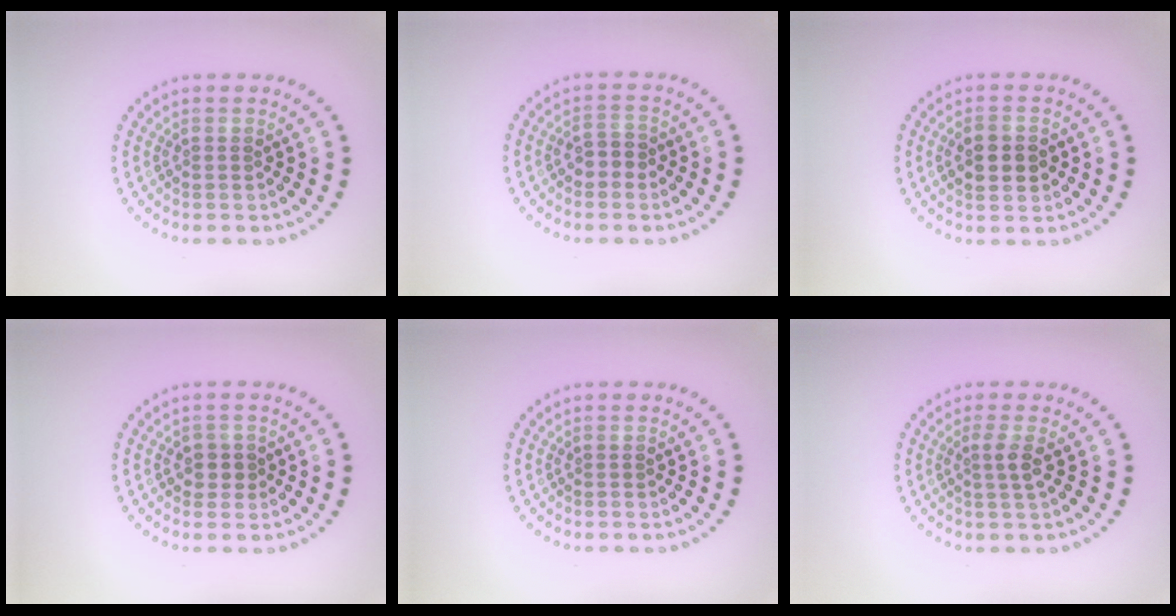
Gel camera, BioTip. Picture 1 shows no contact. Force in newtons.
{"total": 1.7, "press": 1.7, "slide": 0.3}
{"total": 2.6, "press": 2.6, "slide": 0.2}
{"total": 1.5, "press": 1.2, "slide": 0.8}
{"total": 0.0}
{"total": 1.5, "press": 1.0, "slide": 1.1}